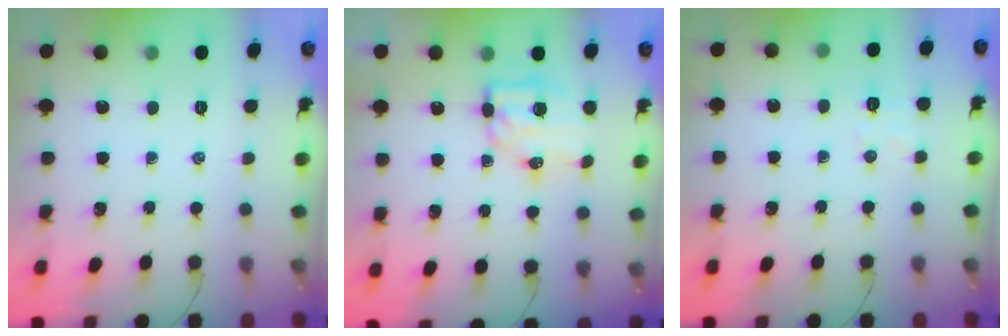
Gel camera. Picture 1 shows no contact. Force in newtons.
{"total": 7.9, "press": 7.8, "slide": 1.4}
{"total": 4.7, "press": 4.6, "slide": 1.2}